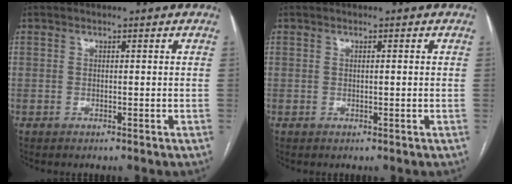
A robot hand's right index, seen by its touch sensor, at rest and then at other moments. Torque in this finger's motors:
{"motor_torque": [-0.22, -0.07, -0.04, 0.00]}